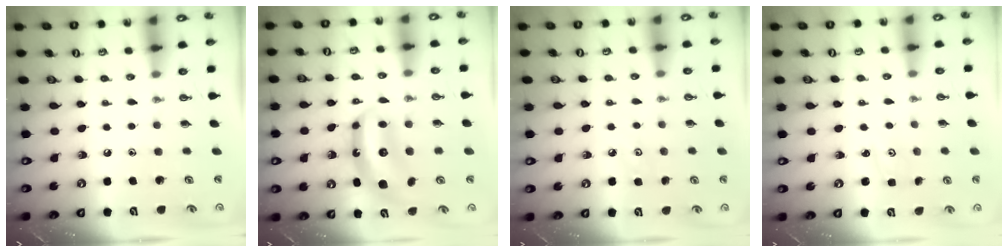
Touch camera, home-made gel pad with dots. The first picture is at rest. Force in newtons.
{"total": 7.5, "press": 7.5, "slide": 0.7}
{"total": 3.9, "press": 3.8, "slide": 0.6}
{"total": 1.8, "press": 1.7, "slide": 0.3}